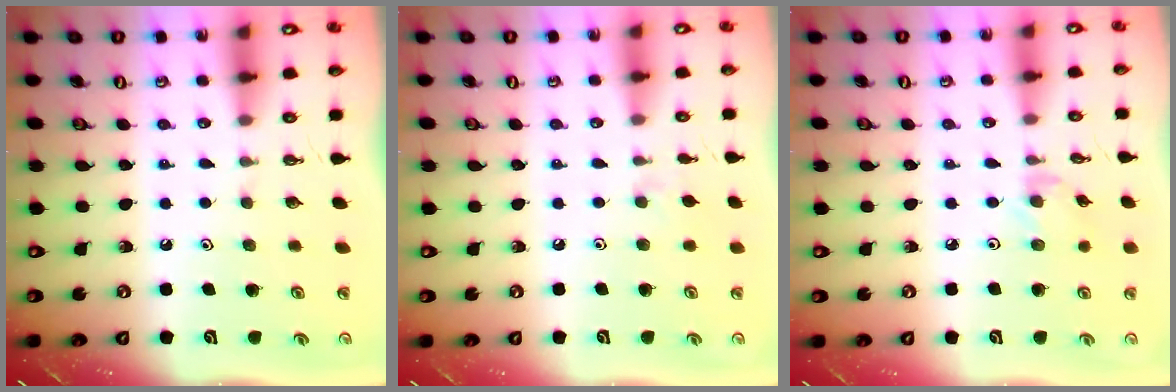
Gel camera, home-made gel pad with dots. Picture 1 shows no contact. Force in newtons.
{"total": 3.9, "press": 3.8, "slide": 0.6}
{"total": 4.1, "press": 4.1, "slide": 0.6}